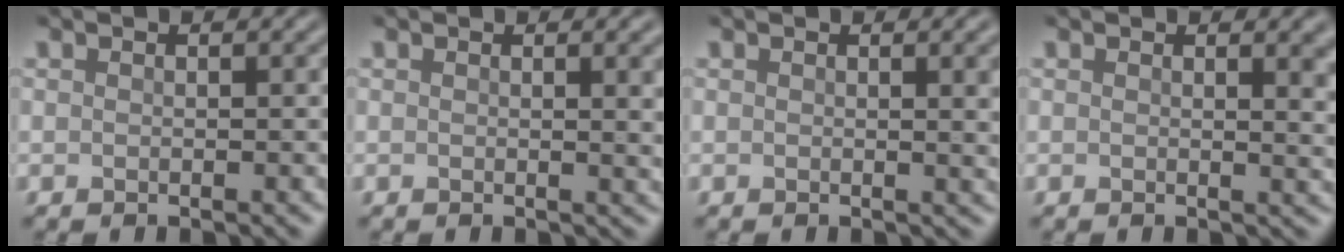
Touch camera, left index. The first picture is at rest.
{"total": 2.9, "force": [0.7, 1.0, 2.6], "torque": [-0.020, 0.002, 0.007]}
{"total": 3.2, "force": [0.7, 1.0, 2.9], "torque": [-0.024, 0.004, 0.007]}
{"total": 3.2, "force": [1.2, 1.2, 2.7], "torque": [-0.017, 0.002, 0.014]}